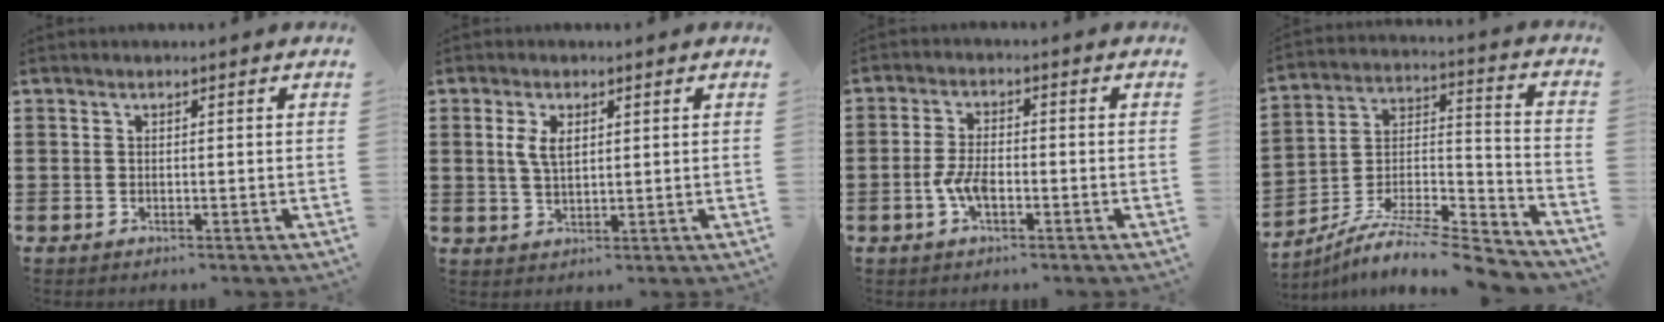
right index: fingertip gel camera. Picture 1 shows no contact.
{"total": 3.6, "force": [1.0, 1.7, 3.0], "torque": [-0.065, 0.007, 0.017]}
{"total": 4.1, "force": [-1.5, 1.6, 3.5], "torque": [-0.090, -0.008, -0.032]}
{"total": 9.4, "force": [-8.3, 1.9, 4.0], "torque": [-0.067, 0.017, -0.163]}